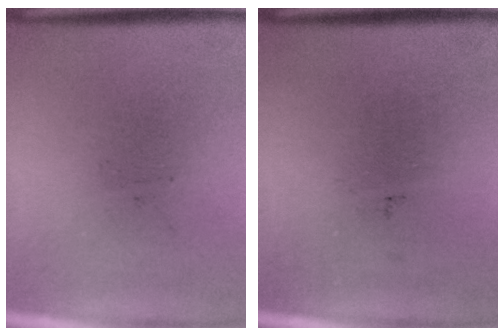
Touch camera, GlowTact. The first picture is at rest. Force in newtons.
{"total": 0.0}